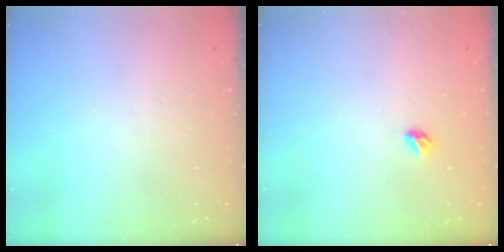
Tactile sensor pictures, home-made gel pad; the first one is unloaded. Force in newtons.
{"total": 3.8, "press": 3.8, "slide": 0.7}